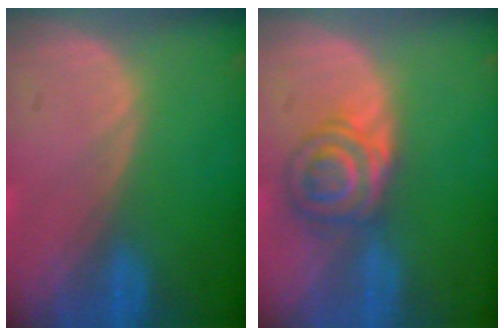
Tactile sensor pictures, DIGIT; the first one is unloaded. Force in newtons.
{"total": 6.1, "press": 5.6, "slide": 2.4}